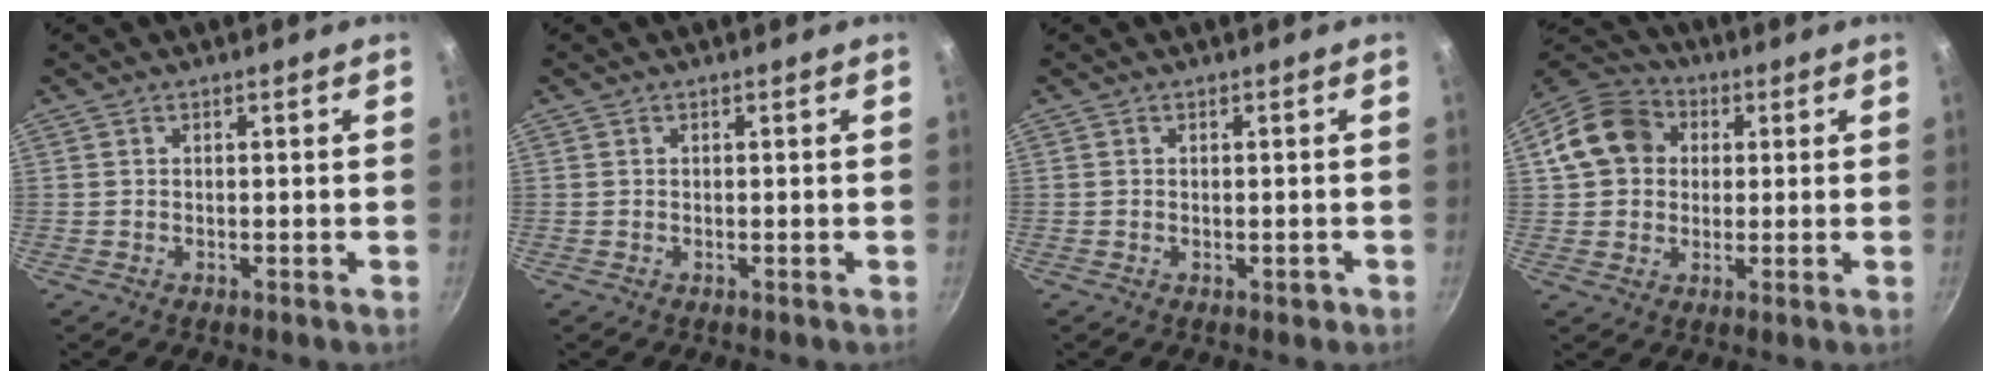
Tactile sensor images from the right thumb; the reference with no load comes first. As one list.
[{"total": 0.0}, {"total": 1.3, "force": [-0.5, 0.7, 1.0], "torque": [-0.012, 0.002, -0.008]}, {"total": 12.1, "force": [2.4, 10.1, 6.1], "torque": [-0.087, 0.022, 0.025]}]